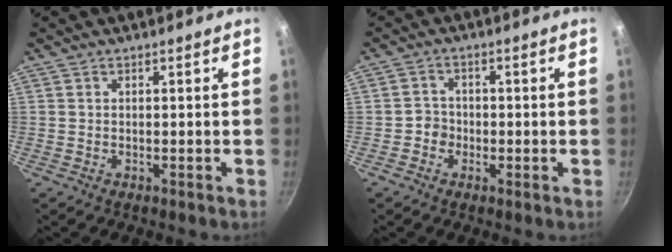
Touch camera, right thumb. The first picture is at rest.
{"total": 2.8, "force": [-0.9, 2.6, 0.7], "torque": [0.010, 0.011, -0.022]}